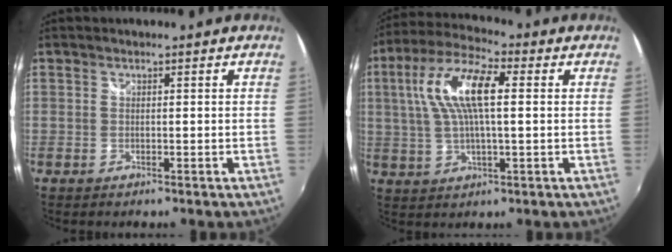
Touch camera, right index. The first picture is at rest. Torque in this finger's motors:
{"motor_torque": [0.49, 0.05, 0.42, 0.21]}